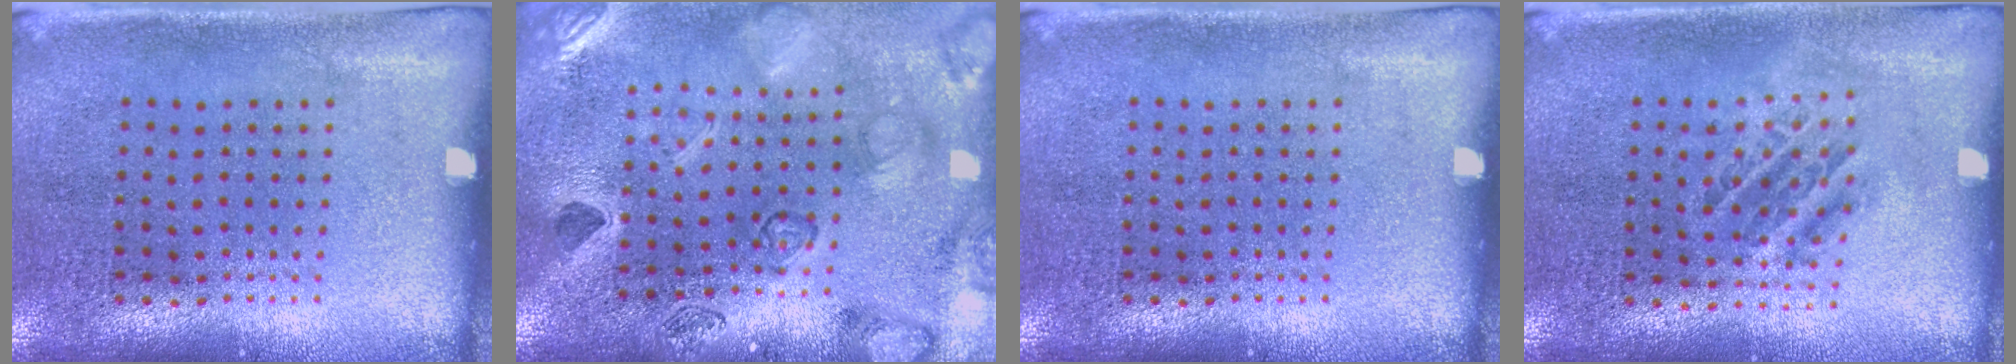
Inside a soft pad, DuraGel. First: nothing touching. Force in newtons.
{"total": 2.4, "press": 2.4, "slide": 0.3}
{"total": 0.0}
{"total": 1.1, "press": 1.0, "slide": 0.4}